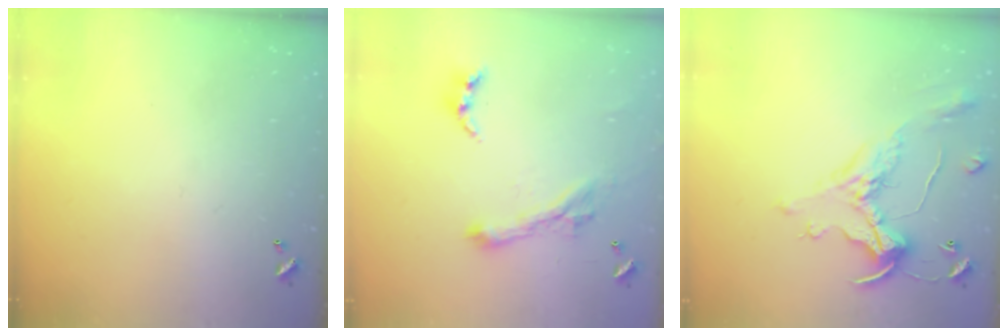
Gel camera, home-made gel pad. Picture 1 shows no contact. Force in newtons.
{"total": 2.8, "press": 2.5, "slide": 1.3}
{"total": 1.8, "press": 1.5, "slide": 1.1}